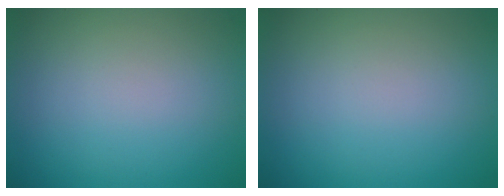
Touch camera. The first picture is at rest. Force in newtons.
{"total": 0.0}